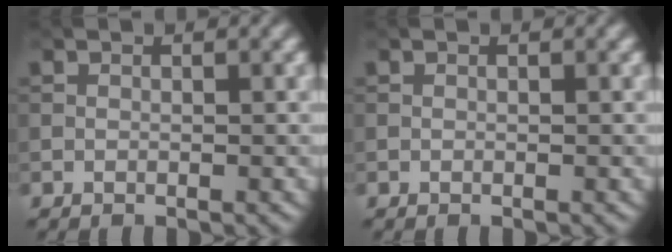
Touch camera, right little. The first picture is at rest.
{"total": 0.0}